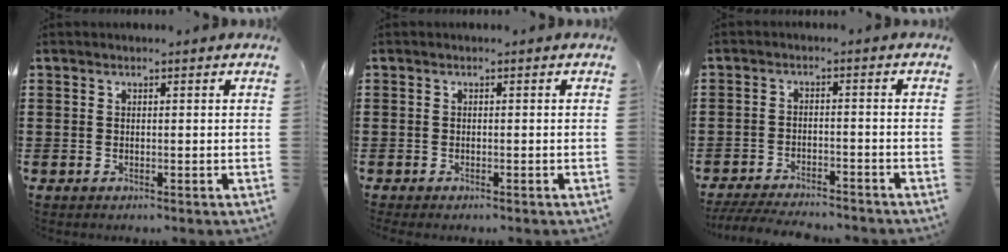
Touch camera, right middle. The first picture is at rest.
{"total": 0.5, "force": [-0.5, 0.1, 0.1], "torque": [-0.003, 0.000, -0.010]}
{"total": 4.5, "force": [-4.3, 0.6, 1.0], "torque": [-0.021, 0.000, -0.089]}